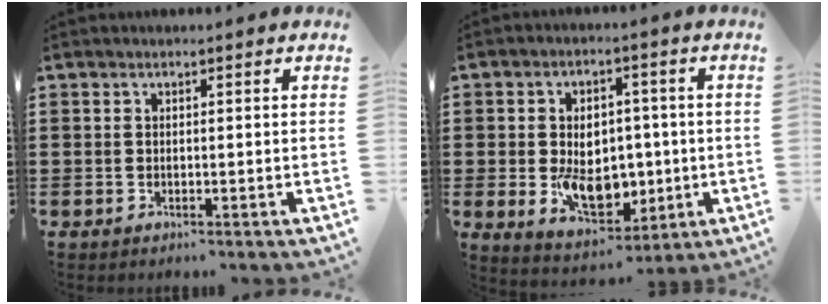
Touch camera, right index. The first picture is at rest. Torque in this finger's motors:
{"motor_torque": [1.26, 0.88, 1.05, 0.21]}